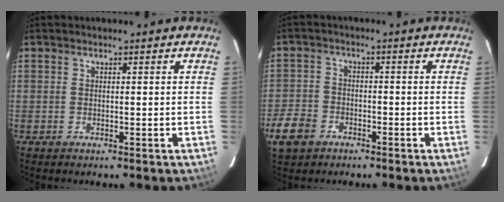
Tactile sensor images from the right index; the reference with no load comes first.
{"total": 7.4, "force": [-4.1, 5.5, 2.9], "torque": [-0.078, 0.013, -0.077]}